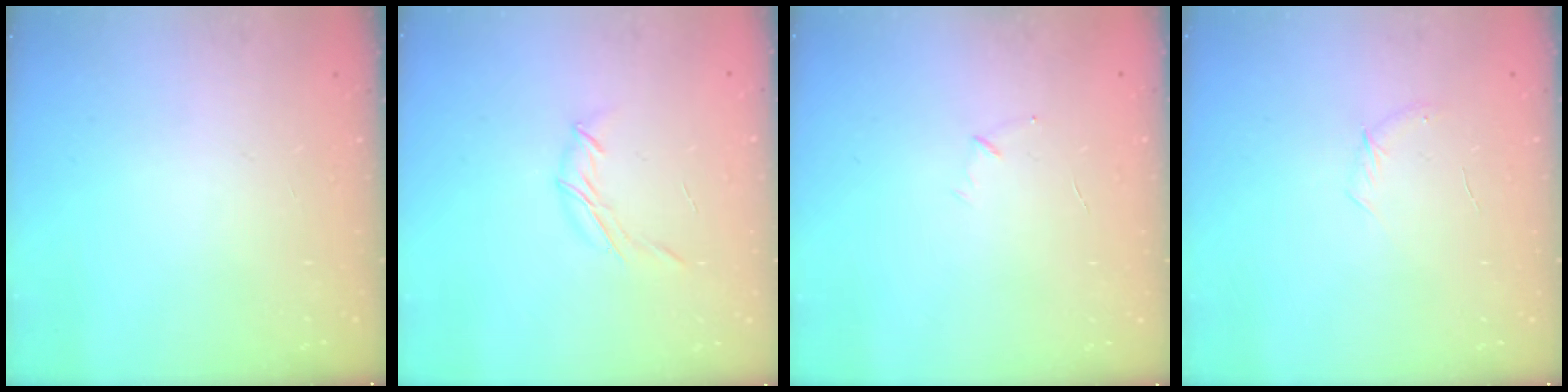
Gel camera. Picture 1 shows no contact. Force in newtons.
{"total": 7.3, "press": 7.2, "slide": 1.1}
{"total": 3.7, "press": 3.6, "slide": 0.9}
{"total": 5.1, "press": 4.9, "slide": 1.5}